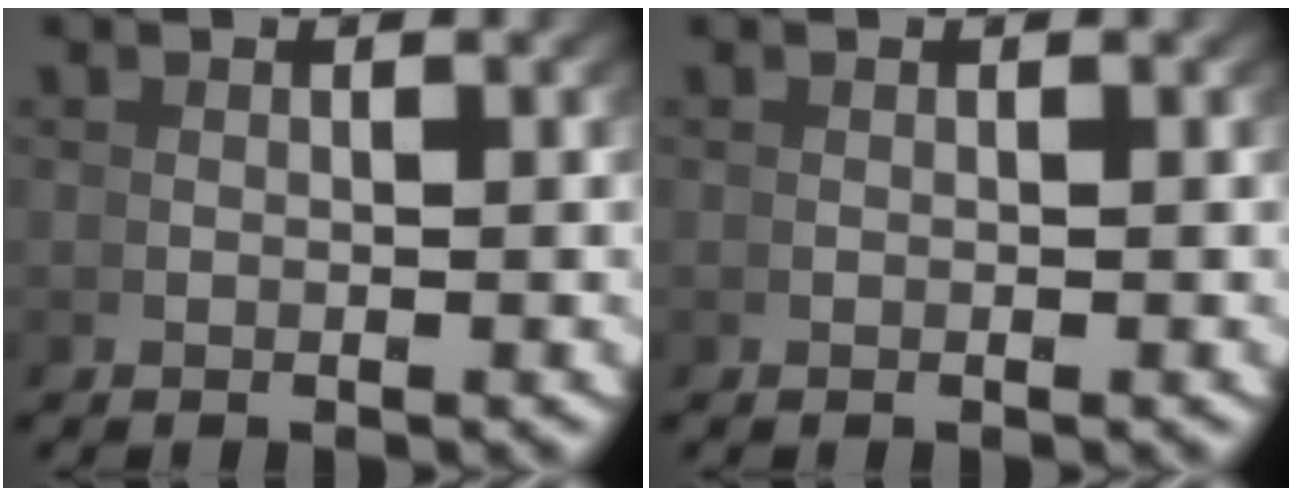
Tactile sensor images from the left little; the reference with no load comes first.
{"total": 0.0}